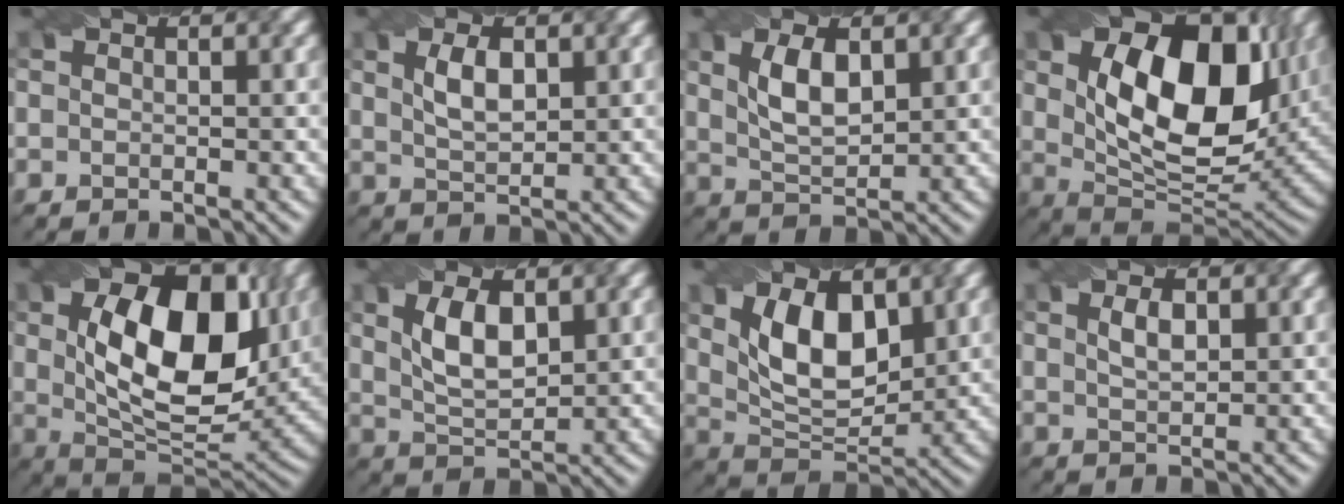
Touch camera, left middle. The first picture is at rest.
{"total": 2.8, "force": [0.7, 1.3, 2.4], "torque": [-0.054, 0.007, 0.019]}
{"total": 3.9, "force": [1.0, 1.8, 3.3], "torque": [-0.076, 0.004, 0.026]}
{"total": 13.7, "force": [3.4, 8.0, 10.6], "torque": [-0.185, -0.001, 0.066]}
{"total": 12.6, "force": [2.4, 7.1, 10.1], "torque": [-0.167, 0.002, 0.043]}
{"total": 4.3, "force": [1.1, 2.1, 3.6], "torque": [-0.082, 0.004, 0.026]}
{"total": 7.0, "force": [2.0, 3.8, 5.6], "torque": [-0.106, 0.003, 0.037]}
{"total": 1.7, "force": [0.4, 0.7, 1.4], "torque": [-0.032, 0.006, 0.014]}